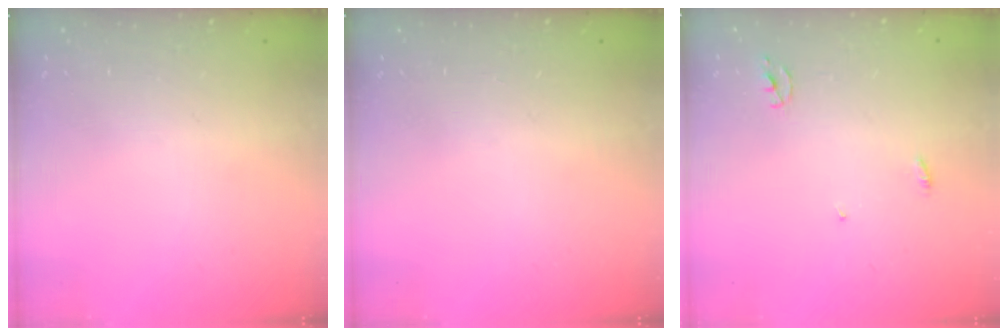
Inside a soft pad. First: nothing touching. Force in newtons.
{"total": 0.0}
{"total": 2.3, "press": 2.3, "slide": 0.2}